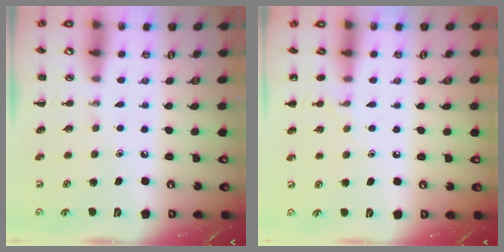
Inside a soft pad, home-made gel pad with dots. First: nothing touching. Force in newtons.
{"total": 5.5, "press": 5.2, "slide": 1.9}